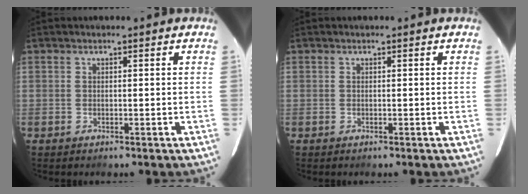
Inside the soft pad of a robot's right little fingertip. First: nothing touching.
{"total": 0.0}